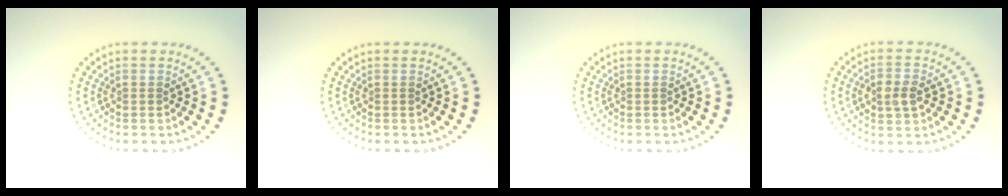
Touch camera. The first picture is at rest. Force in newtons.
{"total": 0.0}
{"total": 0.0}
{"total": 2.4, "press": 2.4, "slide": 0.4}